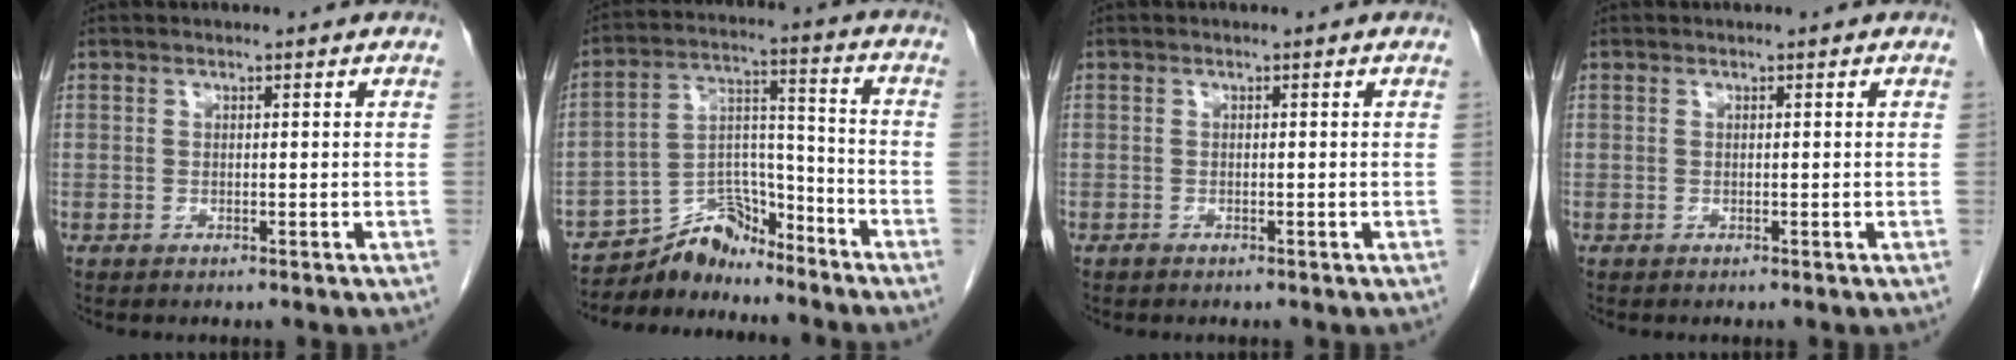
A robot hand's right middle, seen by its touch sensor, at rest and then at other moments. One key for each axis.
{"total": 8.7, "fx": -8.3, "fy": 2.5, "fz": 0.7, "tx": -0.010, "ty": 0.033, "tz": -0.151}
{"total": 0.0}
{"total": 0.0}